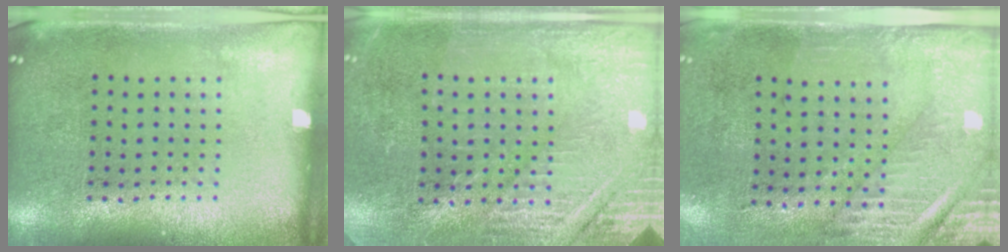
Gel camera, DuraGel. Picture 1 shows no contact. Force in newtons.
{"total": 2.9, "press": 2.9, "slide": 0.2}
{"total": 3.0, "press": 2.4, "slide": 1.6}